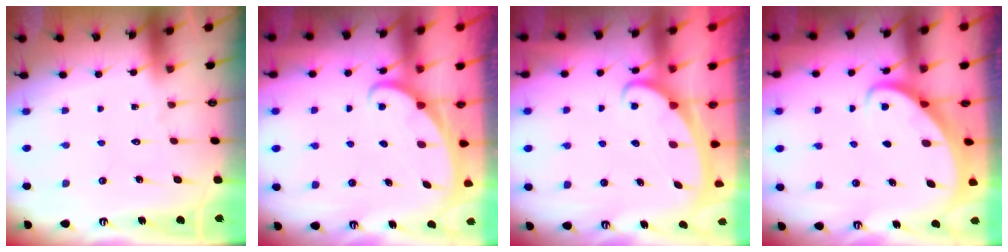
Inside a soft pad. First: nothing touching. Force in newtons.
{"total": 1.7, "press": 1.7, "slide": 0.1}
{"total": 2.3, "press": 2.2, "slide": 0.3}
{"total": 2.8, "press": 2.7, "slide": 0.3}